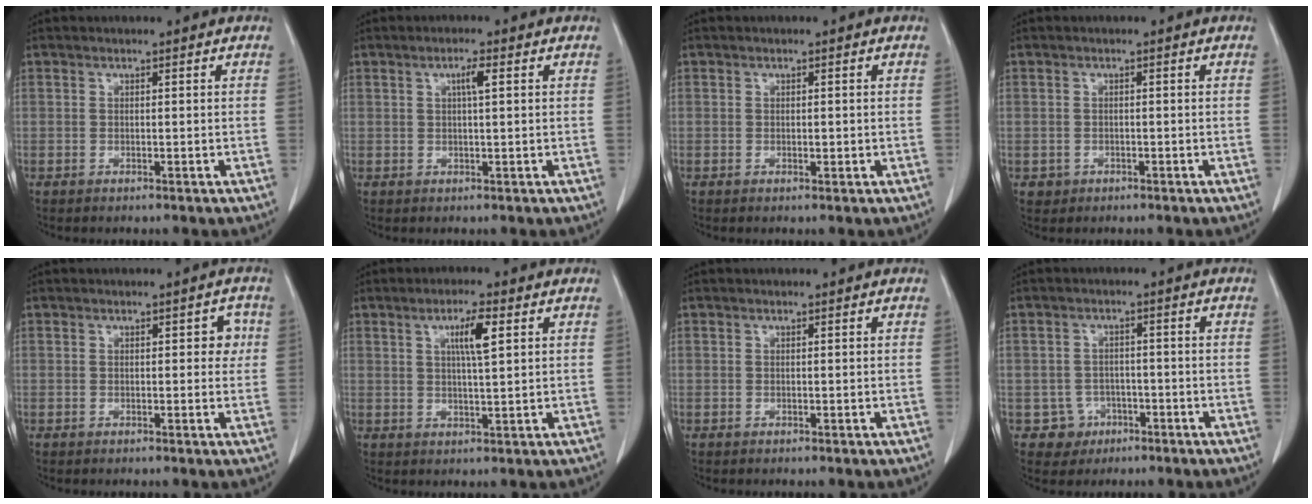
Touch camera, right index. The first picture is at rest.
{"total": 2.2, "force": [0.7, 0.0, 2.1], "torque": [-0.039, 0.001, 0.011]}
{"total": 0.8, "force": [-0.1, 0.5, 0.7], "torque": [-0.009, 0.000, -0.001]}
{"total": 3.1, "force": [-1.4, 2.8, 0.2], "torque": [0.003, 0.012, -0.016]}
{"total": 2.5, "force": [0.4, 1.4, 2.0], "torque": [-0.017, 0.016, 0.004]}
{"total": 4.9, "force": [1.8, 0.3, 4.6], "torque": [-0.079, 0.000, 0.030]}
{"total": 0.0}
{"total": 4.1, "force": [-1.8, 3.7, -0.2], "torque": [0.012, 0.017, -0.023]}